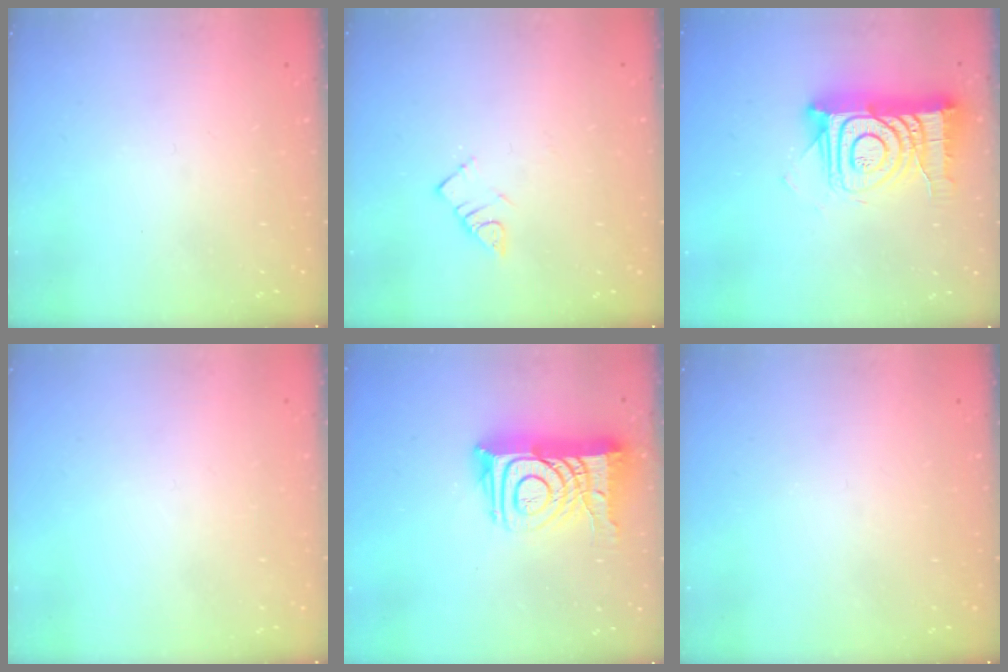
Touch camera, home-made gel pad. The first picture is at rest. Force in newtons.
{"total": 3.6, "press": 3.5, "slide": 0.3}
{"total": 17.6, "press": 17.5, "slide": 1.5}
{"total": 1.5, "press": 1.5, "slide": 0.1}
{"total": 15.5, "press": 15.4, "slide": 1.5}
{"total": 0.0}